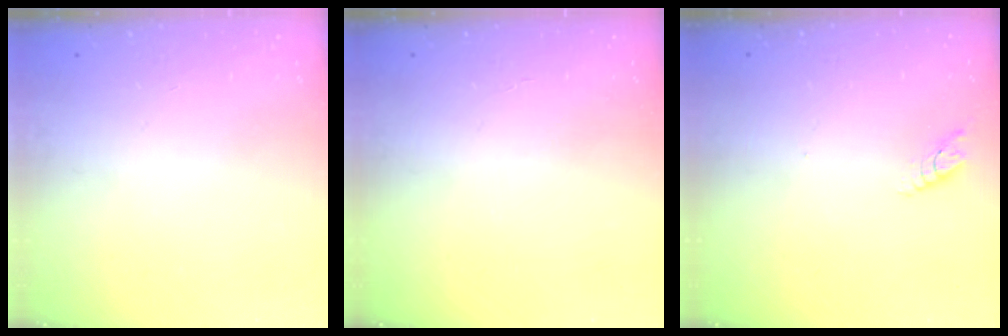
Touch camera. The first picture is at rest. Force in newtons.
{"total": 1.9, "press": 1.9, "slide": 0.2}
{"total": 3.7, "press": 3.7, "slide": 0.3}